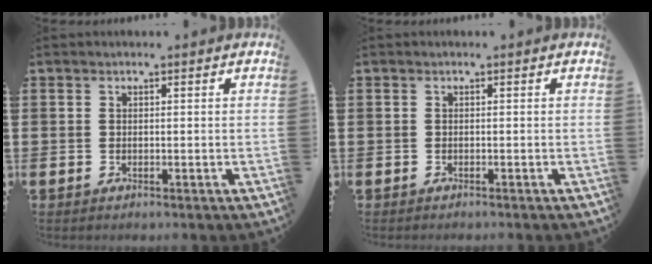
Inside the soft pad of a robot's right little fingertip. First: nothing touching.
{"total": 0.0}